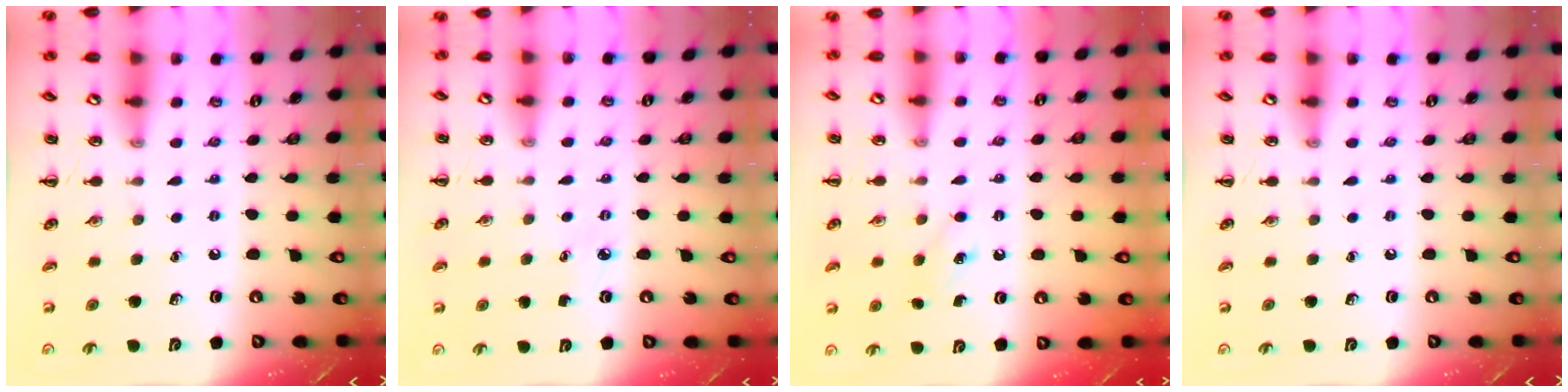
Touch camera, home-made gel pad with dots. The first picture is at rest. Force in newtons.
{"total": 3.4, "press": 3.1, "slide": 1.2}
{"total": 7.0, "press": 6.9, "slide": 1.2}
{"total": 0.0}